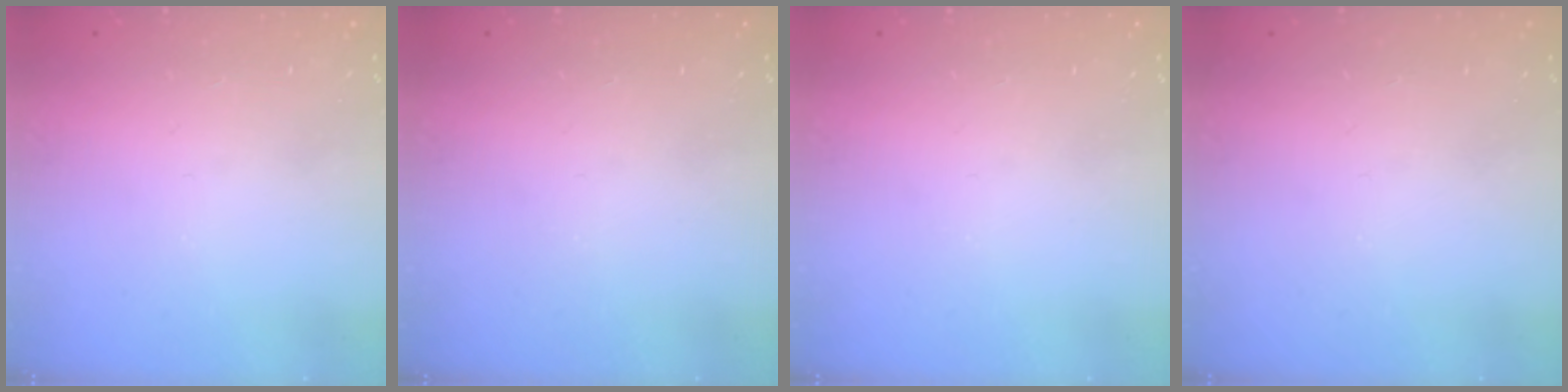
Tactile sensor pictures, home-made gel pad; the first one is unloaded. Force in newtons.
{"total": 0.0}
{"total": 0.0}
{"total": 0.0}